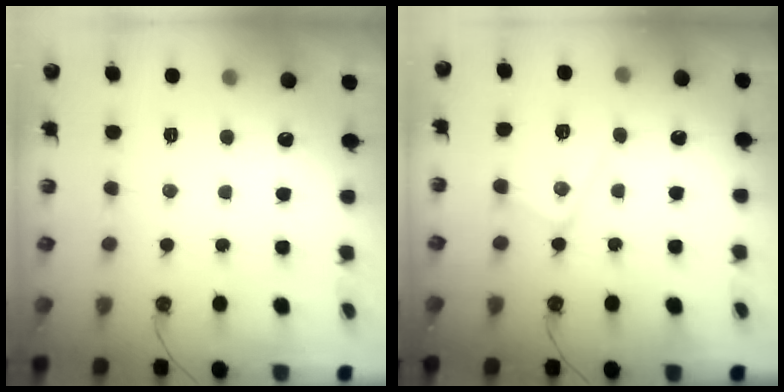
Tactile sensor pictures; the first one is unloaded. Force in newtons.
{"total": 11.4, "press": 11.4, "slide": 0.6}